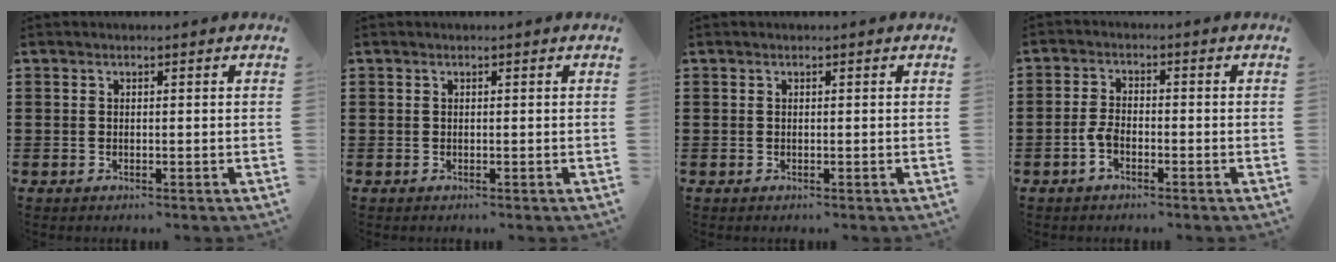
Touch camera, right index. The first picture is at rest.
{"total": 0.0}
{"total": 0.0}
{"total": 3.1, "force": [-1.5, 1.5, 2.3], "torque": [-0.065, -0.003, -0.034]}